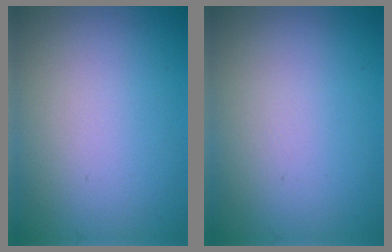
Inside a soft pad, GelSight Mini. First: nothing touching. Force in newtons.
{"total": 0.0}